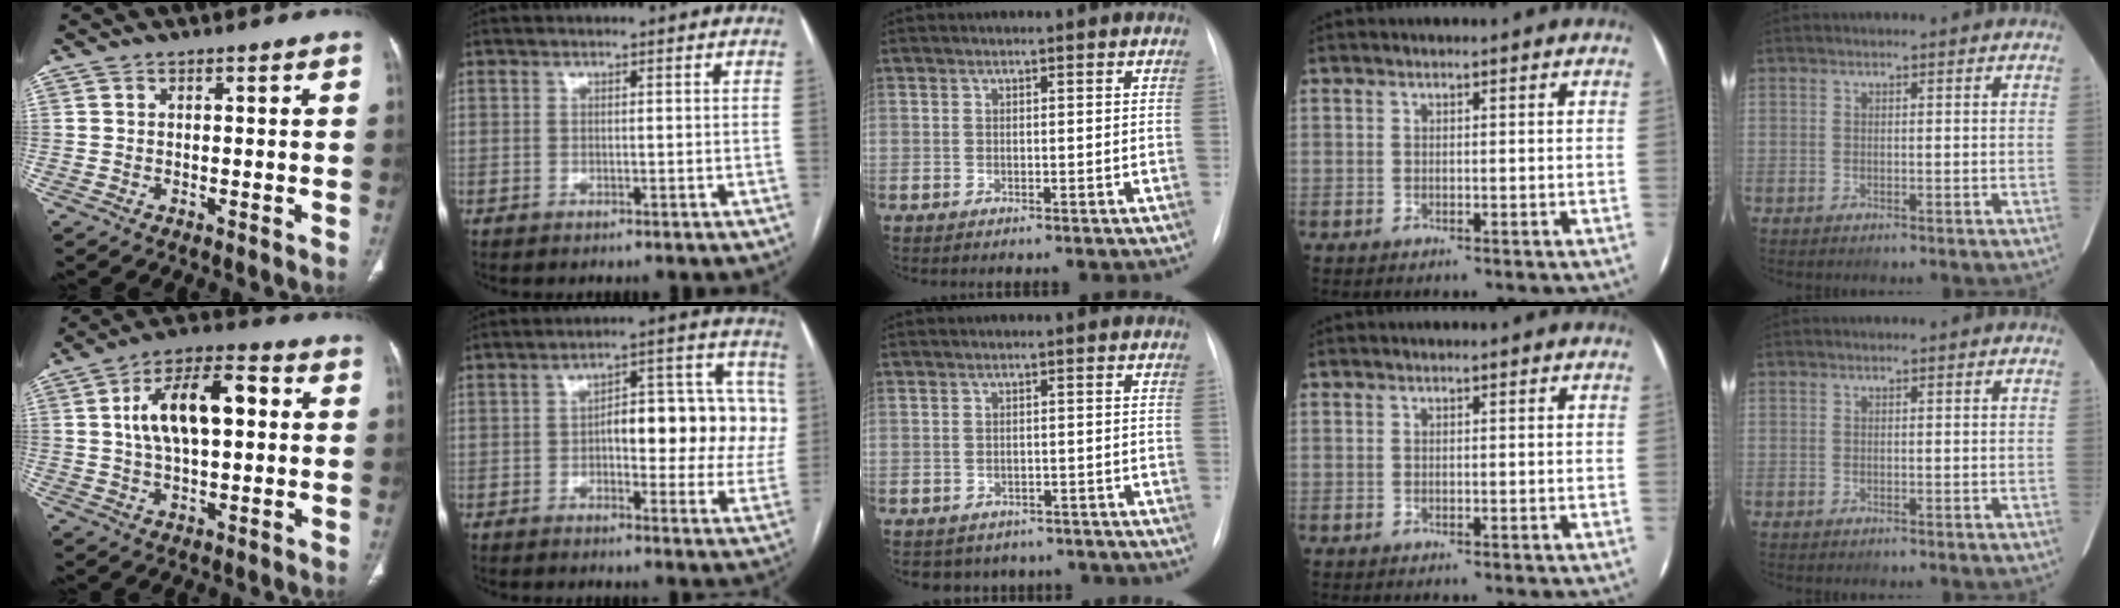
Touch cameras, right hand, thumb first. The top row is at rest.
{"thumb": {"total": 14.2, "force": [2.1, 7.0, 12.2], "torque": [-0.204, 0.024, 0.032]}, "index": {"total": 14.9, "force": [0.5, 5.9, 13.6], "torque": [-0.163, 0.040, 0.011]}, "middle": {"total": 7.1, "force": [-5.9, 3.9, 0.5], "torque": [0.001, 0.018, -0.061]}}